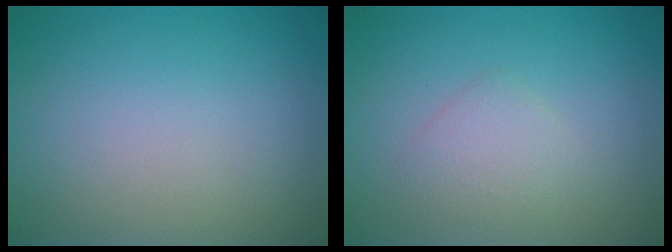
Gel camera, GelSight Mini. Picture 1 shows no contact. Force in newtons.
{"total": 1.9, "press": 1.9, "slide": 0.1}